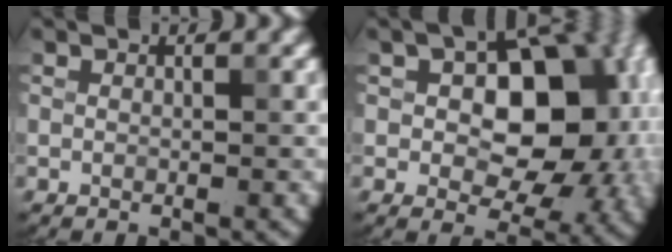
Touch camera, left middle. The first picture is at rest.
{"total": 12.9, "force": [1.6, 8.0, 9.9], "torque": [-0.090, 0.014, 0.032]}